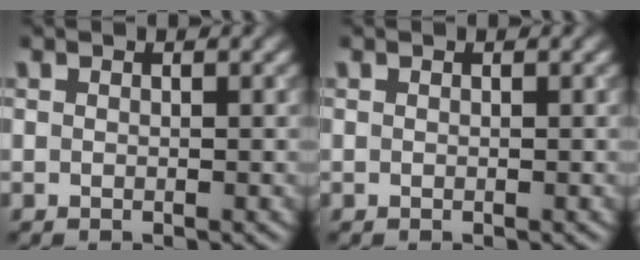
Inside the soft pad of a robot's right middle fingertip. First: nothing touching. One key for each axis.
{"total": 0.0}